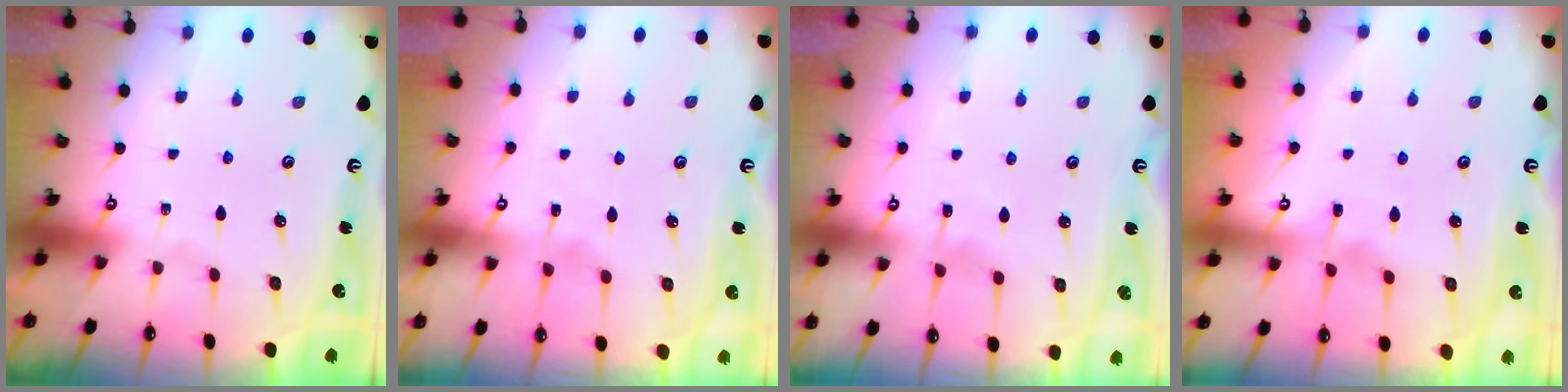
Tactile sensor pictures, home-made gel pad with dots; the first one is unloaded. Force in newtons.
{"total": 2.1, "press": 2.1, "slide": 0.4}
{"total": 4.7, "press": 4.6, "slide": 0.6}
{"total": 2.9, "press": 2.9, "slide": 0.4}